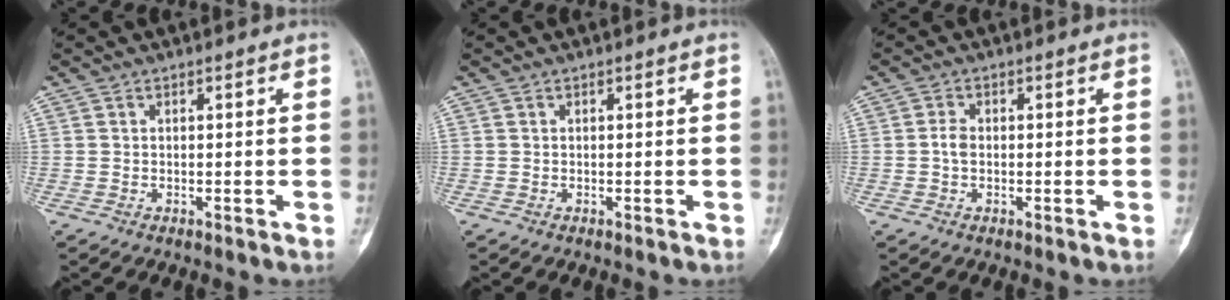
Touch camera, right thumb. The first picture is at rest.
{"total": 0.0}
{"total": 2.0, "force": [-0.2, 1.3, 1.5], "torque": [-0.028, 0.004, -0.006]}